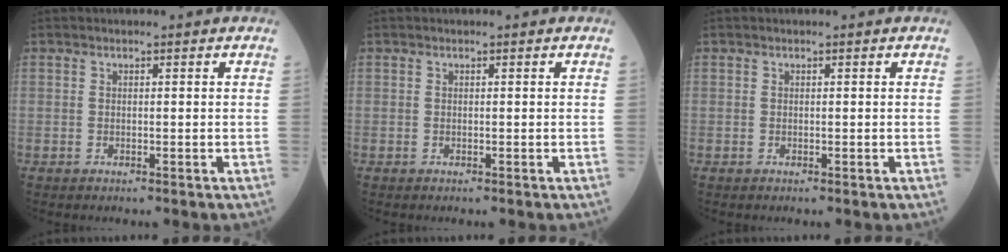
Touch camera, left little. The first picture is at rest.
{"total": 0.0}
{"total": 0.0}